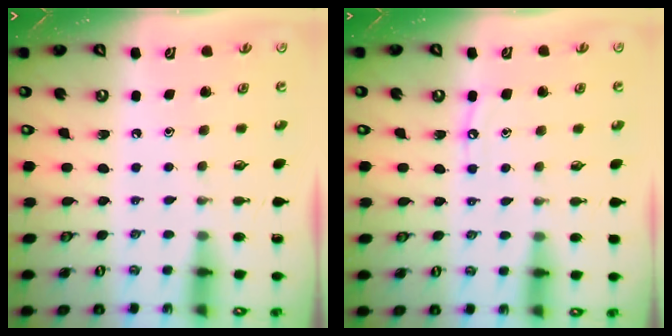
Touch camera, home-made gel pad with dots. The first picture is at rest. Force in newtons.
{"total": 4.6, "press": 4.6, "slide": 0.3}